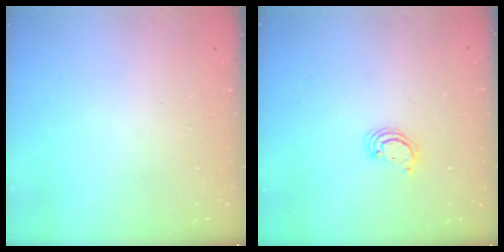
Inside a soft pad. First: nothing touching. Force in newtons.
{"total": 2.6, "press": 2.5, "slide": 0.3}